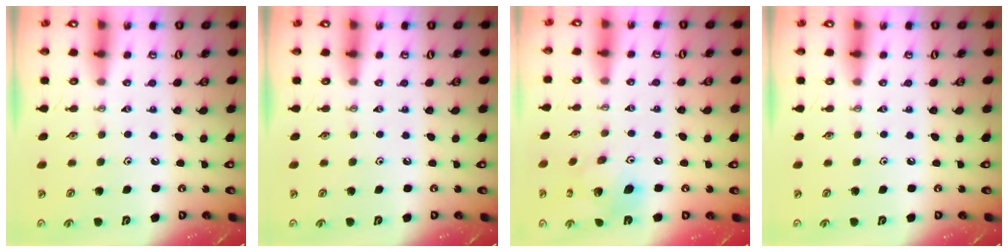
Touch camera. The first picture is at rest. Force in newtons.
{"total": 0.0}
{"total": 14.3, "press": 14.2, "slide": 1.7}
{"total": 0.0}